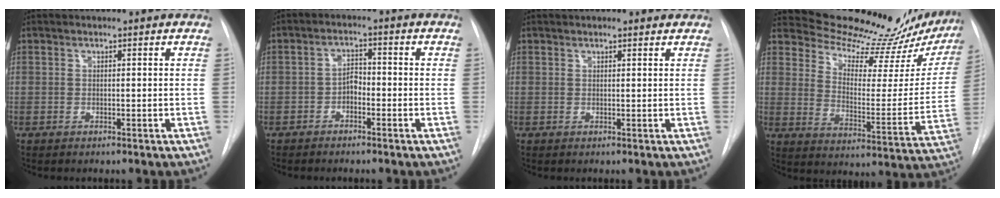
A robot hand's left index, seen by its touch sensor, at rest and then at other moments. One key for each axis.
{"total": 2.7, "fx": -1.4, "fy": 1.4, "fz": 1.7, "tx": -0.025, "ty": 0.008, "tz": -0.028}
{"total": 3.1, "fx": 2.6, "fy": 0.9, "fz": 1.5, "tx": -0.020, "ty": 0.024, "tz": 0.033}
{"total": 23.4, "fx": 22.3, "fy": 4.2, "fz": 5.6, "tx": -0.076, "ty": -0.085, "tz": 0.287}